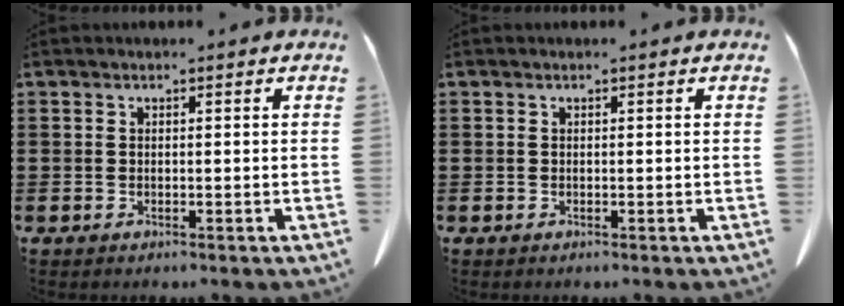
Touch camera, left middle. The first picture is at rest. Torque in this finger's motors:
{"motor_torque": [-0.06, 0.00, 0.02, -0.01]}